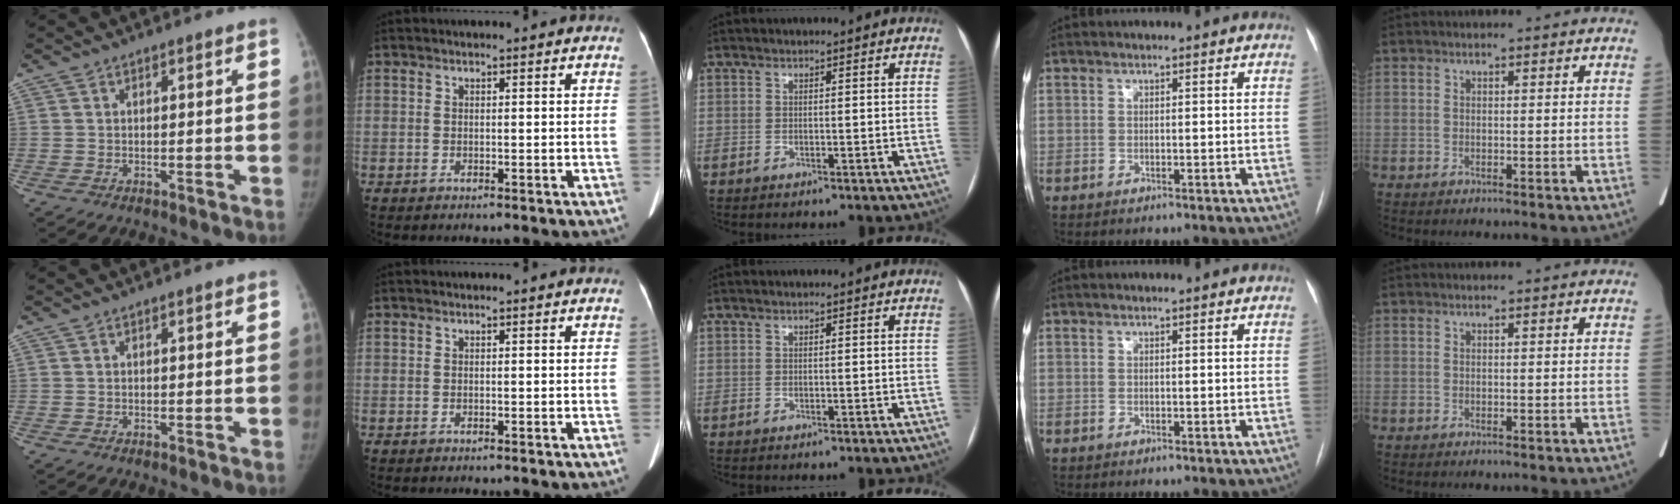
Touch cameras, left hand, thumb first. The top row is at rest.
{}